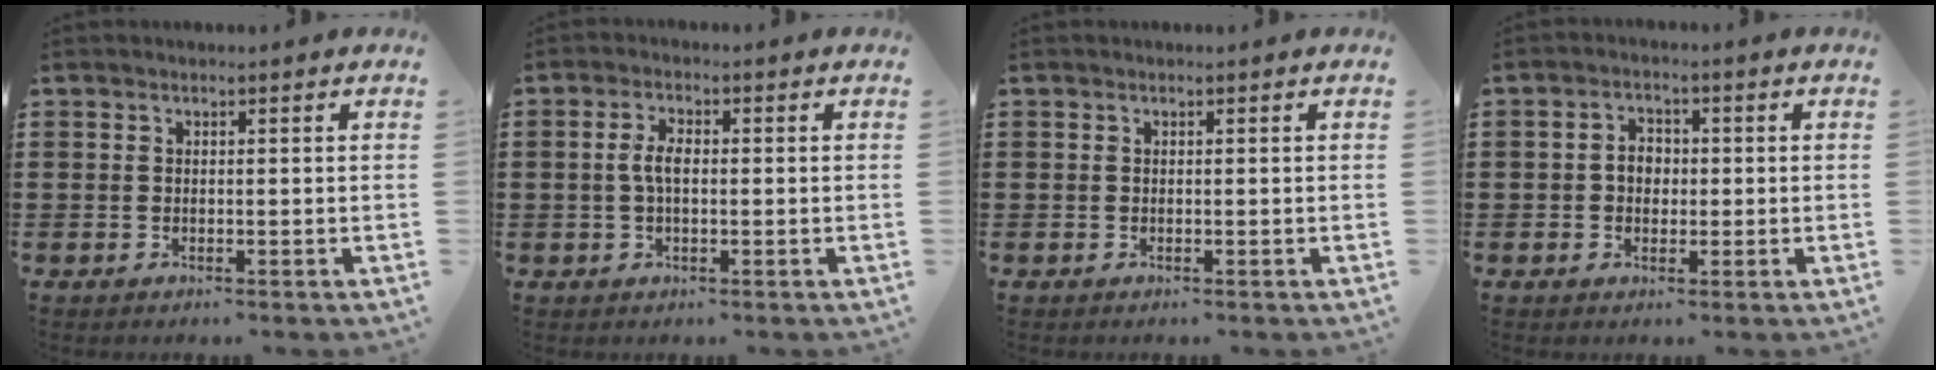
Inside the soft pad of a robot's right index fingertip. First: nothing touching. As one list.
[{"total": 3.5, "force": [-0.1, 1.5, 3.2], "torque": [-0.069, 0.003, -0.006]}, {"total": 0.0}, {"total": 2.9, "force": [-0.2, 2.2, 1.9], "torque": [-0.041, 0.008, -0.005]}]